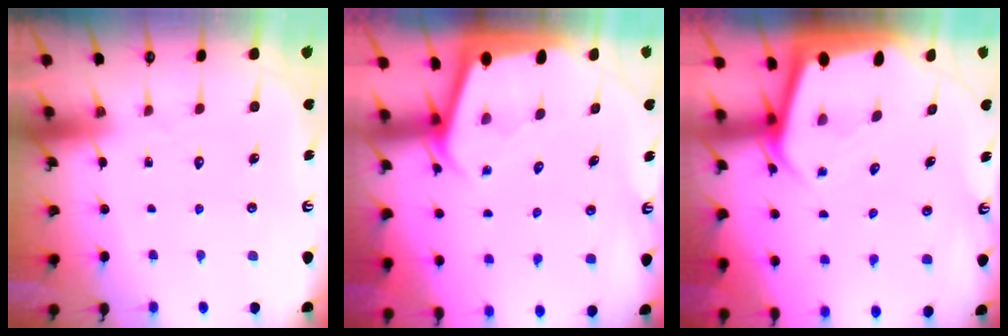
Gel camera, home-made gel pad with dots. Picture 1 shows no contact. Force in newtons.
{"total": 2.1, "press": 2.1, "slide": 0.1}
{"total": 2.8, "press": 2.8, "slide": 0.1}